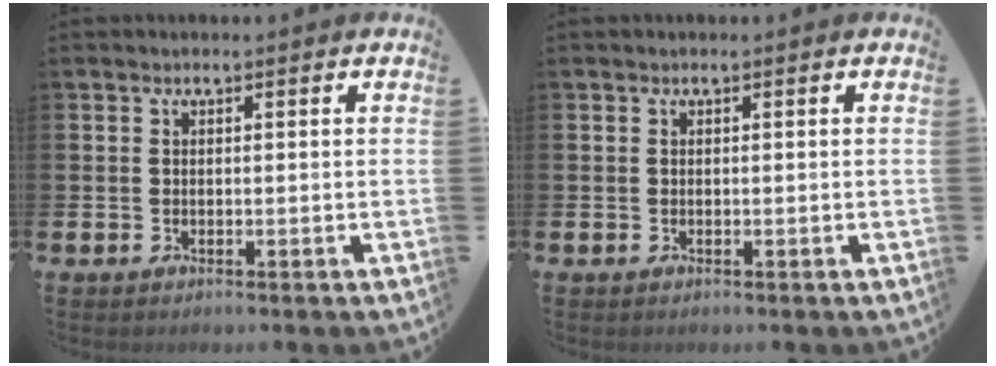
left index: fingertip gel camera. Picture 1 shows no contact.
{"total": 0.0}